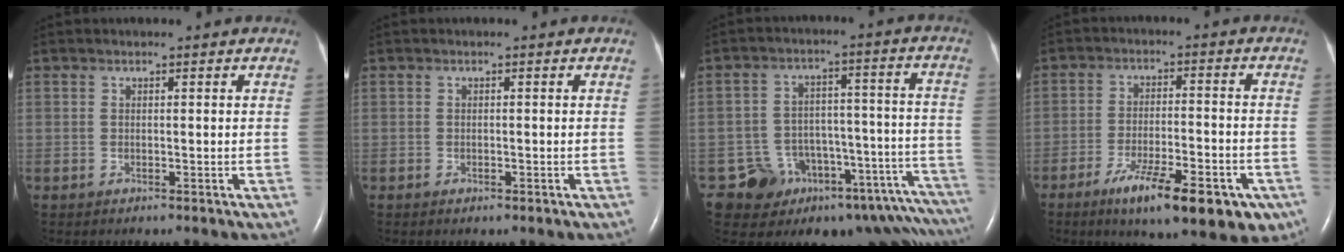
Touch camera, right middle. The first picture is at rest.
{"total": 0.6, "force": [-0.3, 0.3, 0.3], "torque": [-0.005, 0.001, -0.002]}
{"total": 16.6, "force": [-13.8, 7.0, 5.8], "torque": [-0.009, 0.084, -0.174]}
{"total": 14.5, "force": [-8.7, 4.0, 10.9], "torque": [-0.130, -0.008, -0.127]}